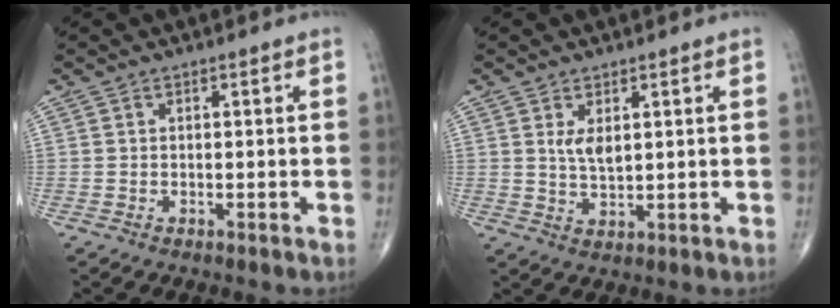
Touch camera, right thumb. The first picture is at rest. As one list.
[{"total": 3.6, "force": [1.3, 1.7, 2.9], "torque": [-0.049, -0.016, 0.029]}]